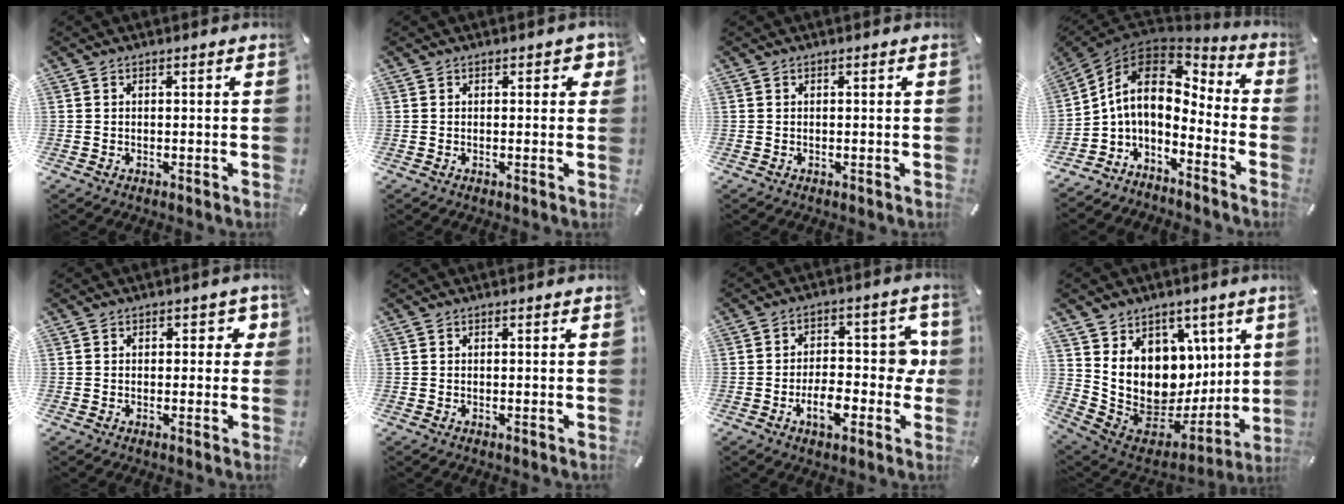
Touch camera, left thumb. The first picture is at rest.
{"total": 2.0, "force": [0.6, 1.2, 1.5], "torque": [-0.007, -0.002, 0.003]}
{"total": 0.0}
{"total": 10.4, "force": [0.2, 7.2, 7.5], "torque": [-0.159, -0.005, -0.002]}
{"total": 3.0, "force": [0.7, 2.0, 2.1], "torque": [-0.012, -0.003, 0.003]}
{"total": 0.0}
{"total": 12.0, "force": [-1.9, 7.2, 9.4], "torque": [-0.125, 0.010, -0.030]}
{"total": 14.4, "force": [3.8, 12.2, 6.5], "torque": [-0.113, -0.070, 0.089]}